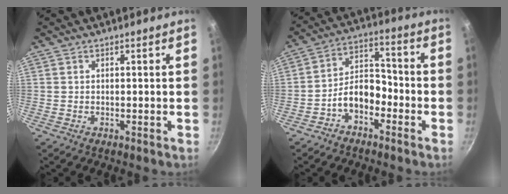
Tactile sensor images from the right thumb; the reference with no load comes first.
{"total": 8.5, "force": [-3.7, 5.3, 5.5], "torque": [-0.078, 0.051, -0.075]}